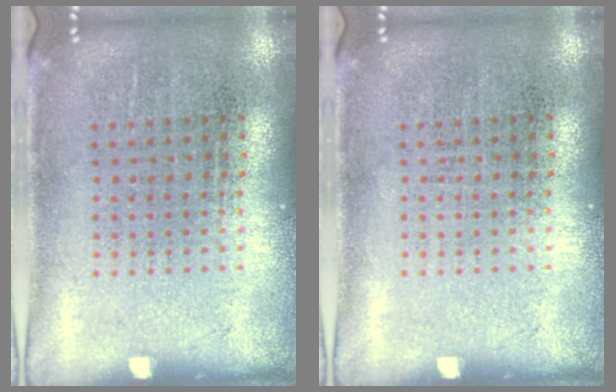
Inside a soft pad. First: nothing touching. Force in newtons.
{"total": 0.0}